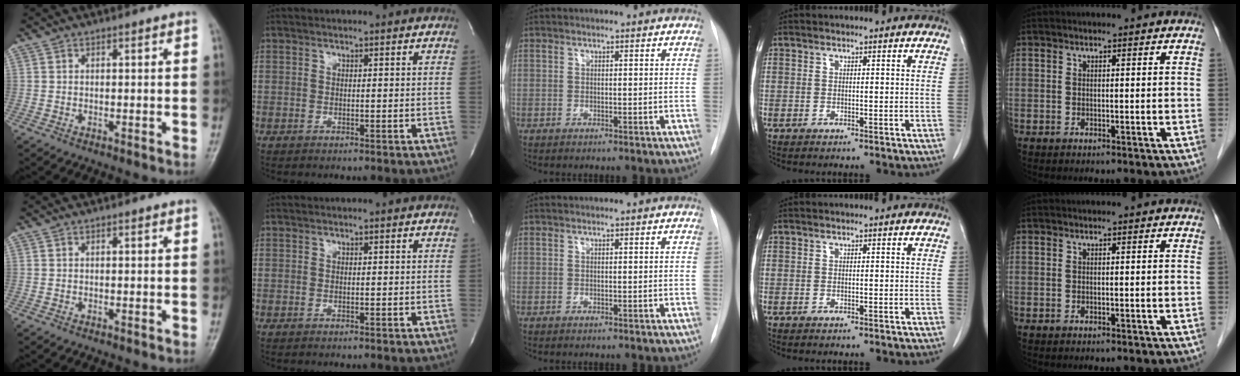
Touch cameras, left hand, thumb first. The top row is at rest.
{}